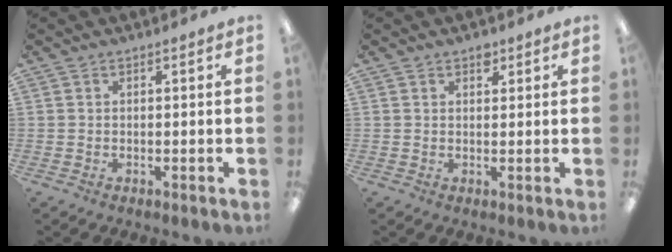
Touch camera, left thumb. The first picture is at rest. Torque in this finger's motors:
{"motor_torque": [0.28, -0.02, 0.51, -0.21, -0.01]}